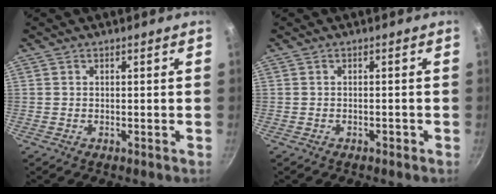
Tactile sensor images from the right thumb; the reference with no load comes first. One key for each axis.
{"total": 0.7, "fx": -0.5, "fy": 0.4, "fz": 0.4, "tx": -0.005, "ty": 0.008, "tz": -0.004}